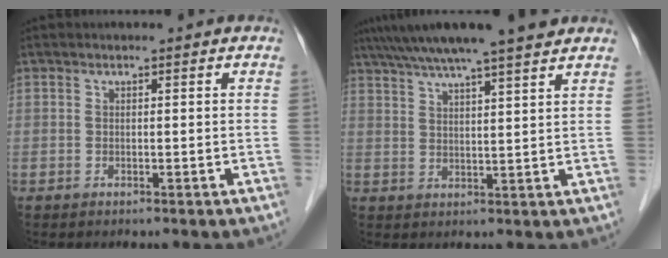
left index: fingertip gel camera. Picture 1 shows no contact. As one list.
[{"total": 13.7, "force": [11.5, 0.1, 7.5], "torque": [-0.130, 0.032, 0.167]}]